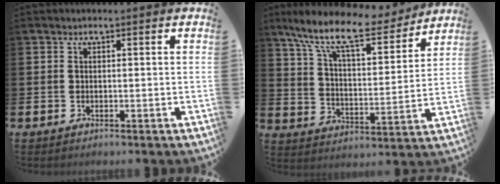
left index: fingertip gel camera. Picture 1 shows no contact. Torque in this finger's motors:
{"motor_torque": [1.07, -1.07, 0.55, 0.21]}